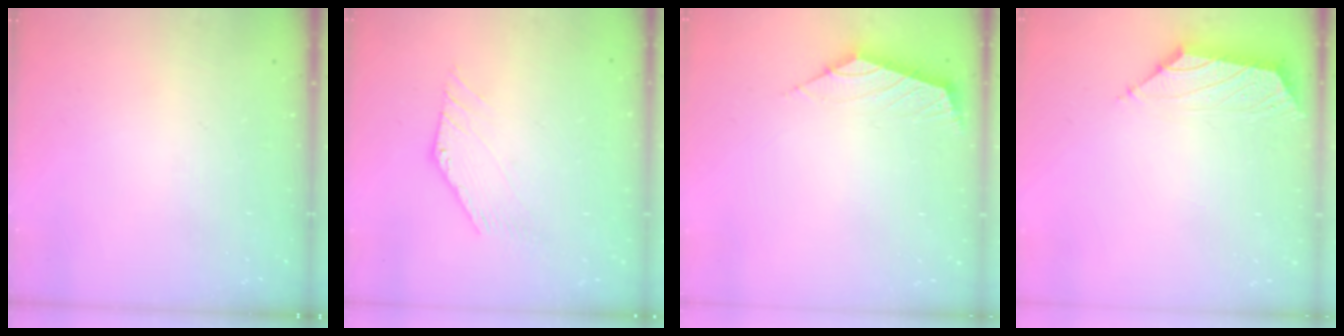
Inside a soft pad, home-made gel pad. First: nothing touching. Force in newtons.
{"total": 1.0, "press": 1.0, "slide": 0.3}
{"total": 2.5, "press": 2.5, "slide": 0.6}
{"total": 1.6, "press": 1.4, "slide": 0.6}